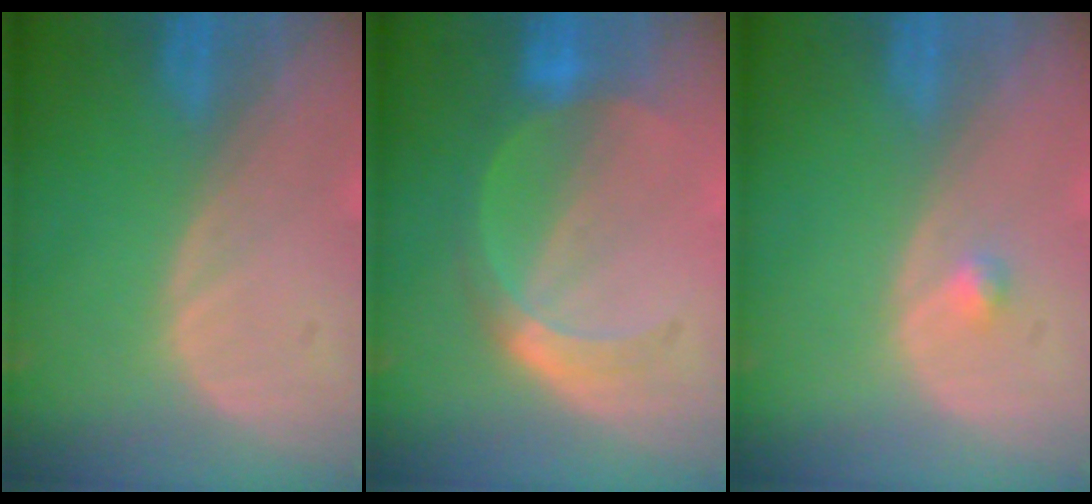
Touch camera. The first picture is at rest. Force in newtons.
{"total": 5.7, "press": 5.3, "slide": 2.0}
{"total": 1.0, "press": 1.0, "slide": 0.1}